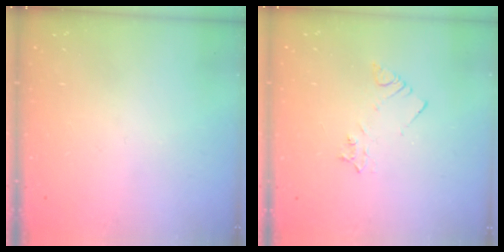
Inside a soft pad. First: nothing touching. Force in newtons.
{"total": 3.2, "press": 3.2, "slide": 0.4}